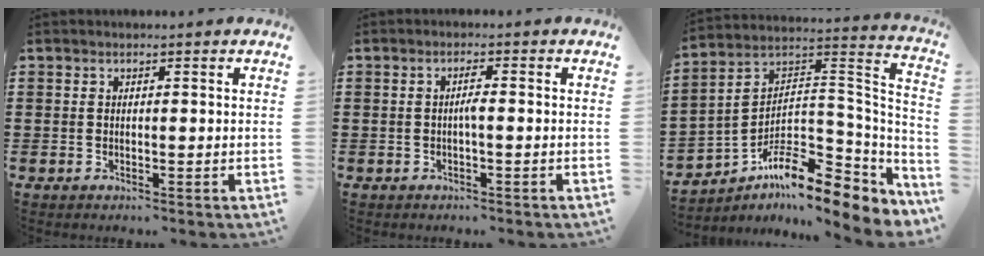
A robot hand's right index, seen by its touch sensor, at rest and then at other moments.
{"total": 1.9, "force": [-0.4, 0.1, 1.8], "torque": [-0.036, 0.001, -0.009]}
{"total": 9.4, "force": [-6.8, 3.8, 5.4], "torque": [-0.100, -0.001, -0.129]}